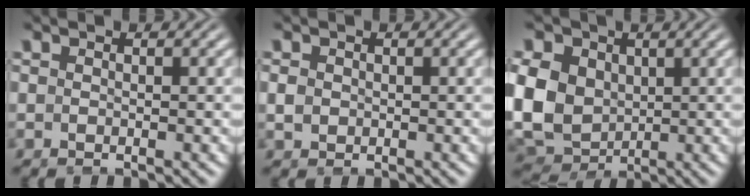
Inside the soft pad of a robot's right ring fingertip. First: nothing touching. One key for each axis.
{"total": 1.7, "fx": -0.2, "fy": 1.6, "fz": 0.6, "tx": -0.023, "ty": -0.013, "tz": 0.003}
{"total": 10.0, "fx": -0.6, "fy": 8.8, "fz": 4.6, "tx": -0.122, "ty": -0.045, "tz": -0.001}